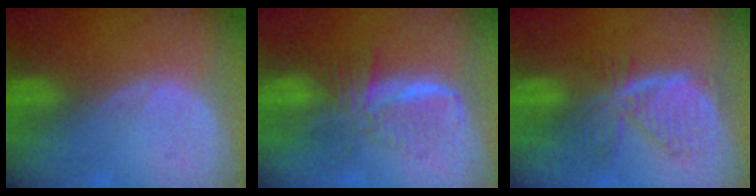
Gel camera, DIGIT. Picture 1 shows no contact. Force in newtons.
{"total": 6.9, "press": 6.4, "slide": 2.7}
{"total": 7.9, "press": 6.9, "slide": 3.9}